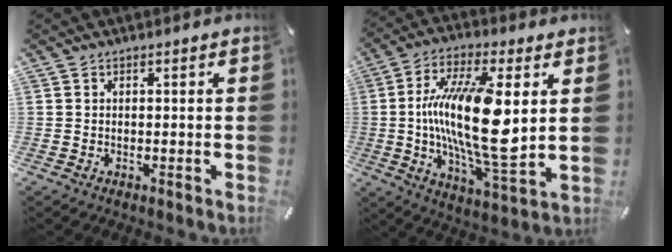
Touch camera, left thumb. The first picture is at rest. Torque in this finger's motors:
{"motor_torque": [2.15, 2.85, 1.63, -1.14, 0.42]}